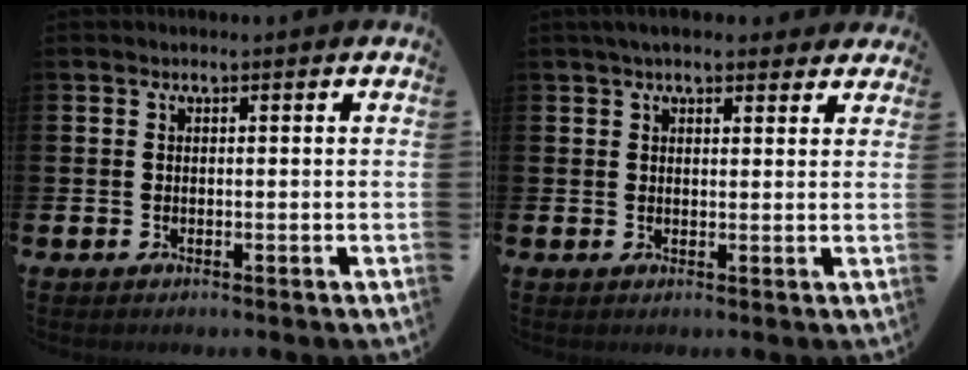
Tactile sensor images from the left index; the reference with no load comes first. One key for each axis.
{"total": 3.5, "fx": 3.0, "fy": 1.3, "fz": 1.3, "tx": -0.020, "ty": -0.004, "tz": 0.053}